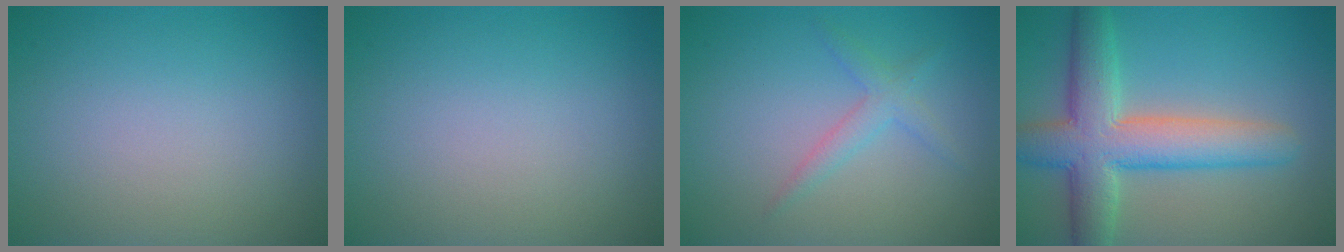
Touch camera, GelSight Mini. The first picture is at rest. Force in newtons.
{"total": 0.0}
{"total": 1.9, "press": 1.9, "slide": 0.1}
{"total": 7.8, "press": 7.8, "slide": 0.5}